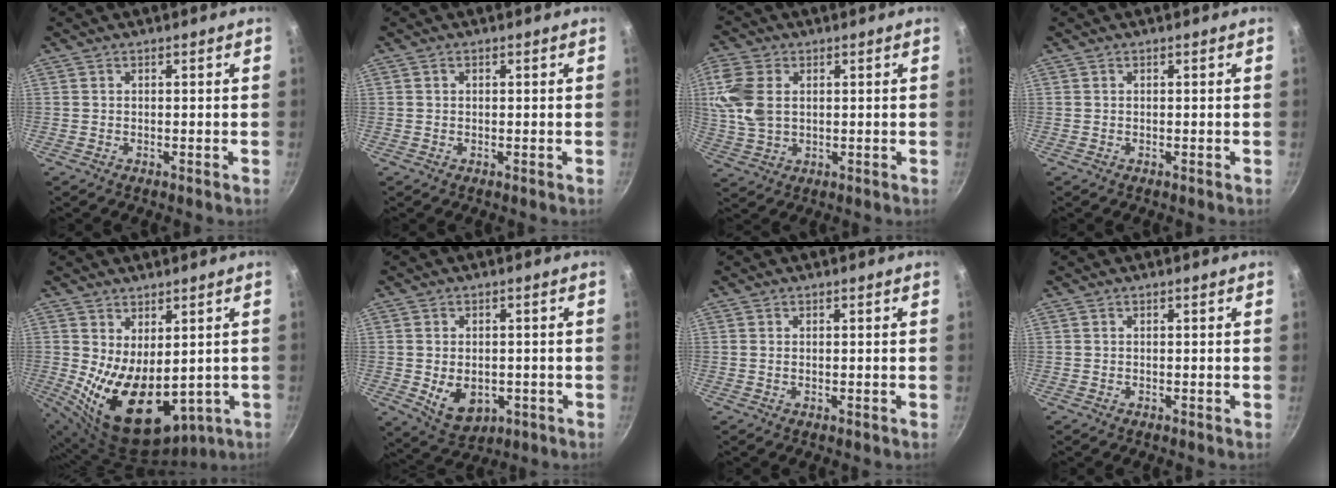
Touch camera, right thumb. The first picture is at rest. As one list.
[{"total": 0.6, "force": [0.2, 0.5, 0.3], "torque": [-0.003, 0.004, 0.003]}, {"total": 9.1, "force": [1.7, 6.1, 6.5], "torque": [-0.136, 0.003, 0.034]}, {"total": 0.0}, {"total": 15.4, "force": [-0.3, 9.2, 12.4], "torque": [-0.182, -0.035, 0.028]}, {"total": 8.0, "force": [-1.5, 5.7, 5.5], "torque": [-0.069, -0.008, -0.006]}, {"total": 0.0}, {"total": 0.0}]